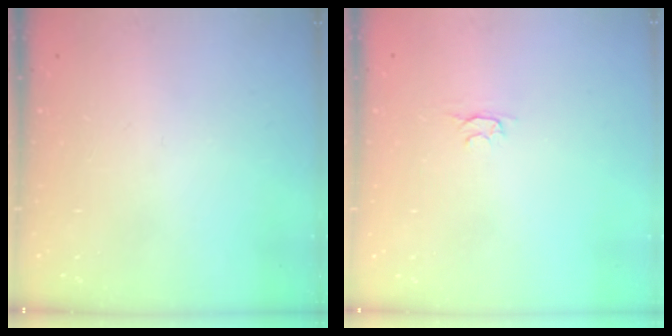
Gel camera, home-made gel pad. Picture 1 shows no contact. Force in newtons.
{"total": 2.4, "press": 2.3, "slide": 0.5}